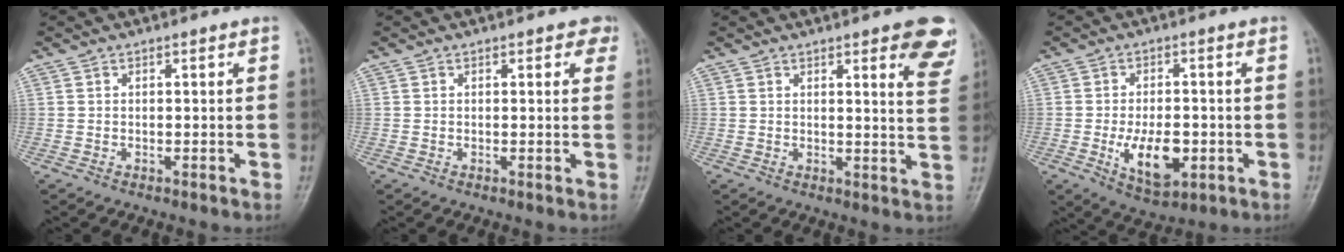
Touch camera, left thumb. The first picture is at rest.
{"total": 2.2, "force": [1.1, 1.3, 1.4], "torque": [0.002, -0.001, 0.008]}
{"total": 9.8, "force": [5.5, 2.6, 7.7], "torque": [-0.062, -0.025, 0.056]}
{"total": 9.6, "force": [-2.3, 5.1, 7.8], "torque": [-0.118, -0.002, -0.027]}